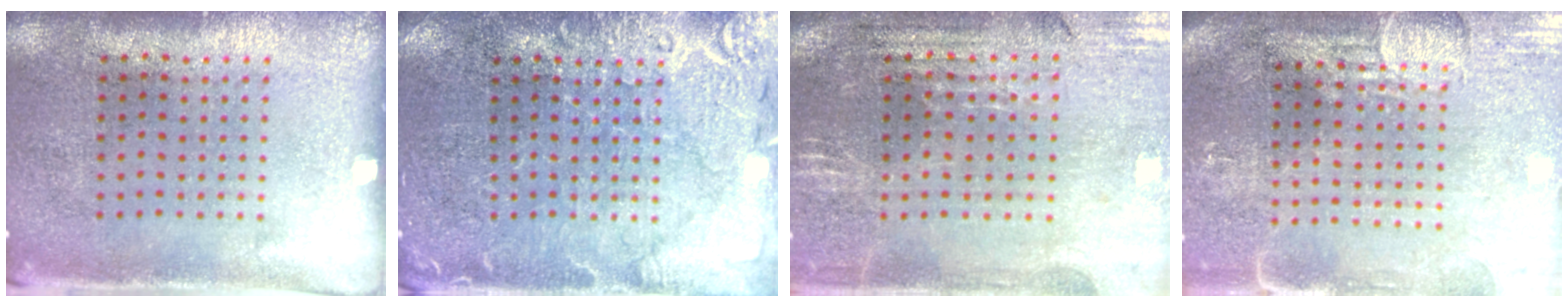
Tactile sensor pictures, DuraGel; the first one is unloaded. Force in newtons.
{"total": 4.5, "press": 4.5, "slide": 0.7}
{"total": 1.3, "press": 1.3, "slide": 0.3}
{"total": 4.0, "press": 3.5, "slide": 1.9}